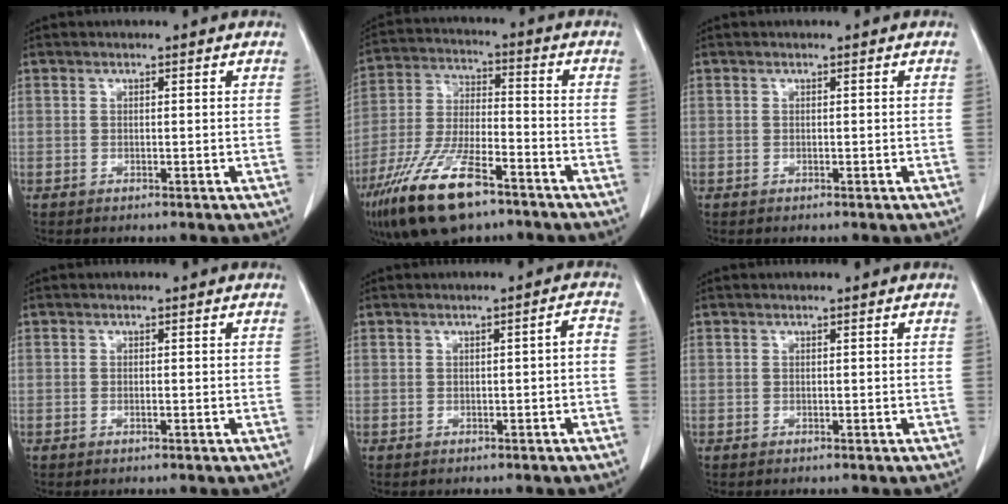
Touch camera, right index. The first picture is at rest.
{"total": 15.9, "force": [-10.1, 4.5, 11.4], "torque": [-0.241, -0.024, -0.187]}
{"total": 0.0}
{"total": 0.7, "force": [-0.3, 0.1, 0.7], "torque": [-0.013, 0.000, -0.006]}
{"total": 1.9, "force": [-0.7, 0.3, 1.8], "torque": [-0.019, 0.009, -0.011]}
{"total": 0.0}